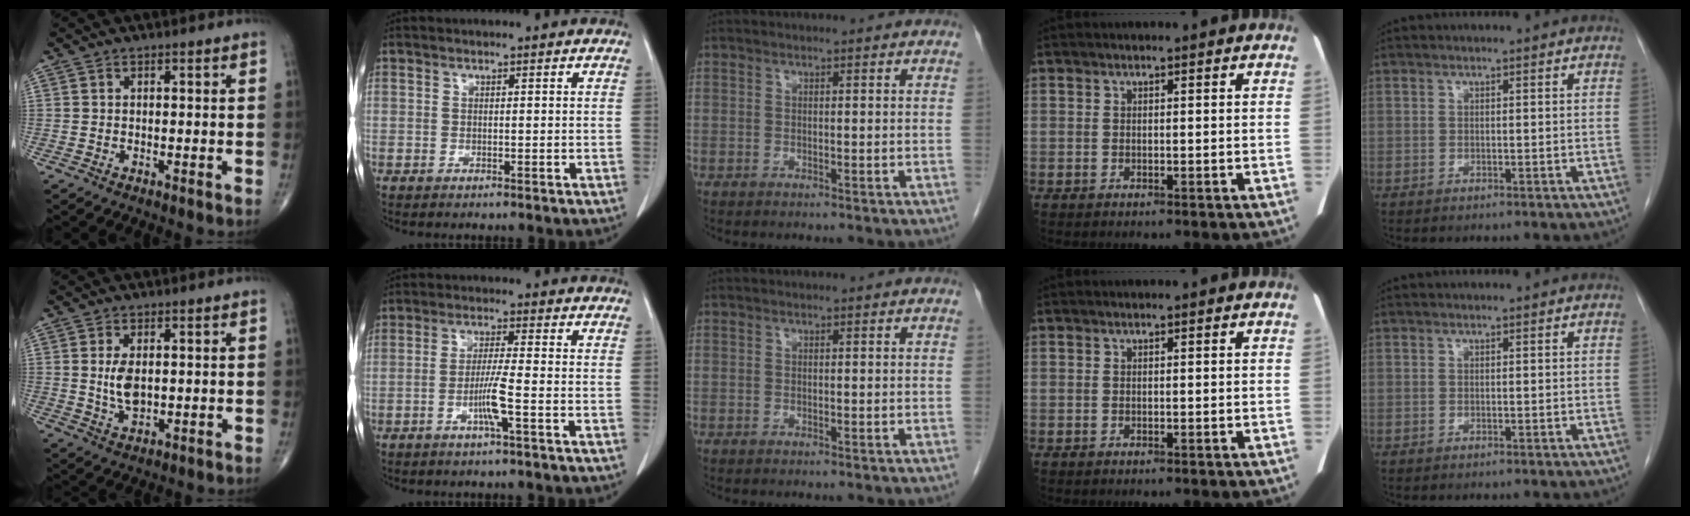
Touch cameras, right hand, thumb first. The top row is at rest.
{"thumb": {"total": 4.8, "force": [0.5, 2.6, 4.1], "torque": [-0.076, -0.009, 0.013]}, "index": {"total": 4.7, "force": [-1.7, -0.6, 4.4], "torque": [-0.085, -0.006, -0.036]}}